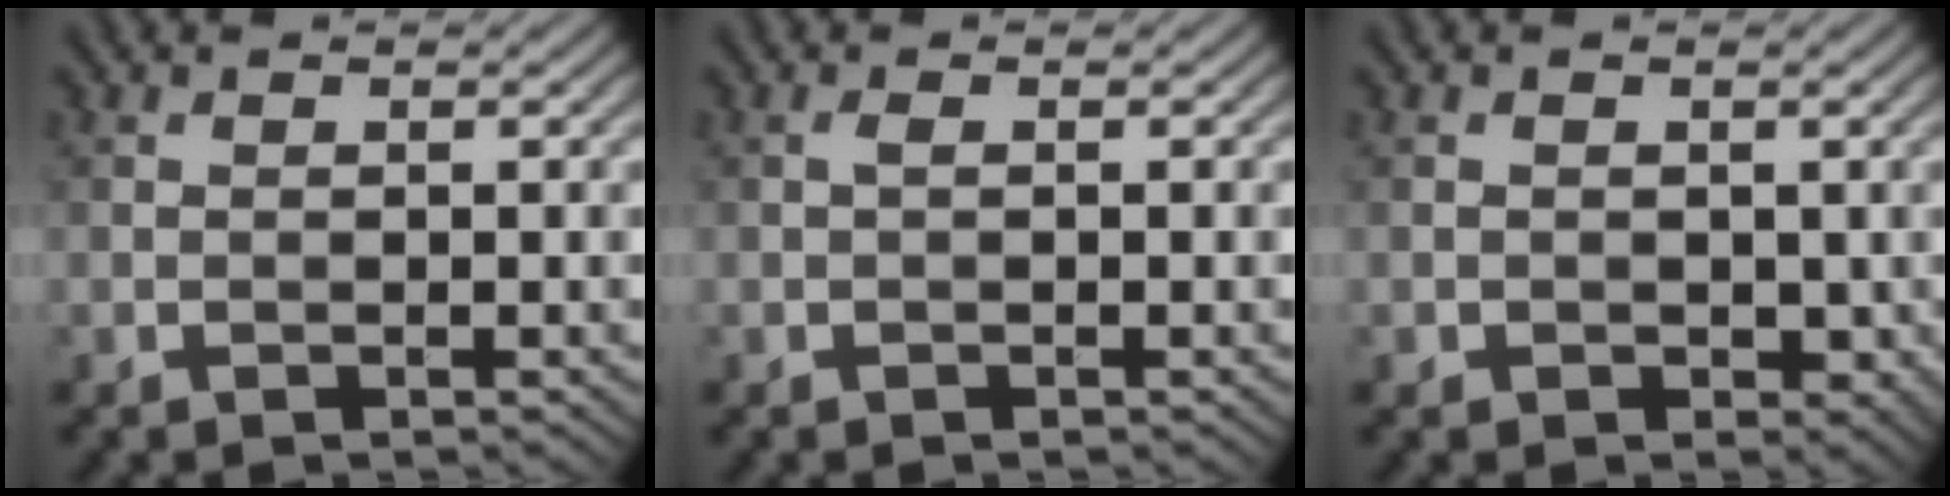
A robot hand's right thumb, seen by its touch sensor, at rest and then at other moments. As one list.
[{"total": 0.6, "force": [0.0, 0.1, 0.6], "torque": [-0.014, 0.002, -0.001]}, {"total": 1.8, "force": [-0.1, 1.6, 0.8], "torque": [-0.019, -0.012, -0.001]}]